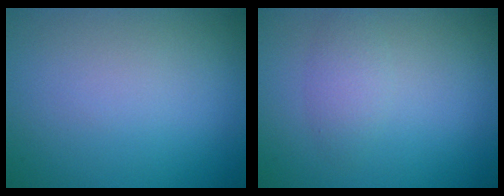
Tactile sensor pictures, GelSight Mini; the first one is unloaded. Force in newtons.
{"total": 1.8, "press": 1.8, "slide": 0.2}